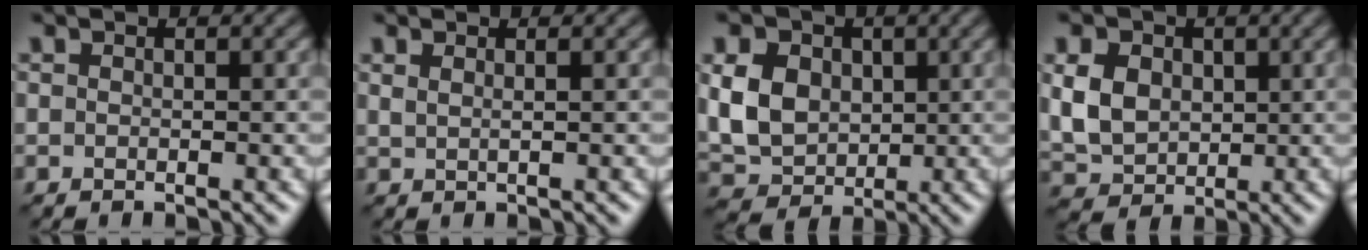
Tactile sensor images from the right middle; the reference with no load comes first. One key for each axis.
{"total": 1.2, "fx": 0.6, "fy": 0.5, "fz": 0.8, "tx": -0.009, "ty": -0.003, "tz": 0.006}
{"total": 6.4, "fx": 1.0, "fy": 5.0, "fz": 3.8, "tx": -0.086, "ty": 0.002, "tz": 0.015}
{"total": 5.3, "fx": 0.8, "fy": 4.1, "fz": 3.2, "tx": -0.076, "ty": -0.001, "tz": 0.014}